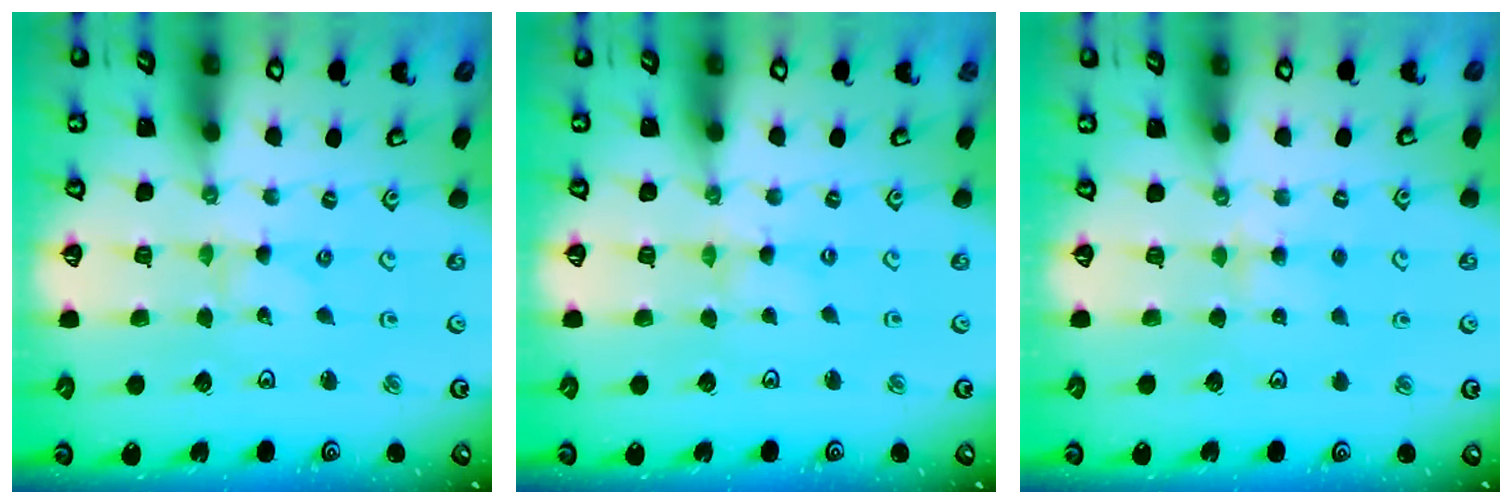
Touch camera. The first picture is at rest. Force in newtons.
{"total": 0.0}
{"total": 3.4, "press": 3.3, "slide": 0.4}